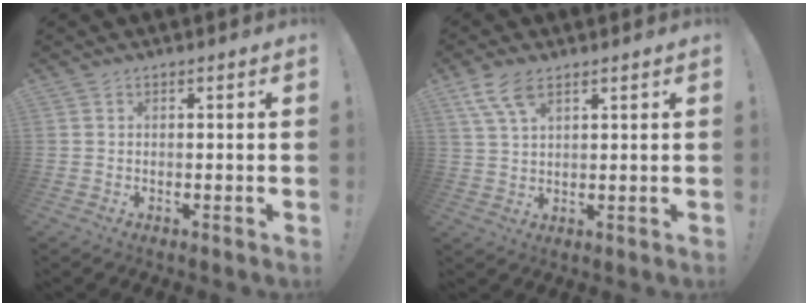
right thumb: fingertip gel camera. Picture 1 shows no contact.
{"total": 7.6, "force": [4.6, 3.2, 5.1], "torque": [-0.102, -0.010, 0.090]}